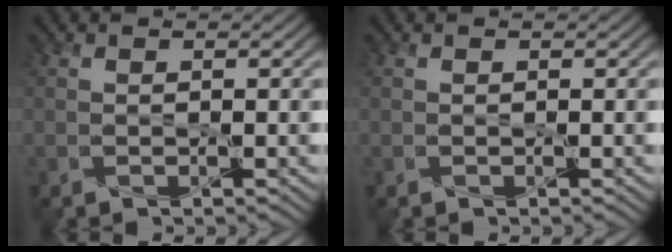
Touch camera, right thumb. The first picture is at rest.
{"total": 0.0}